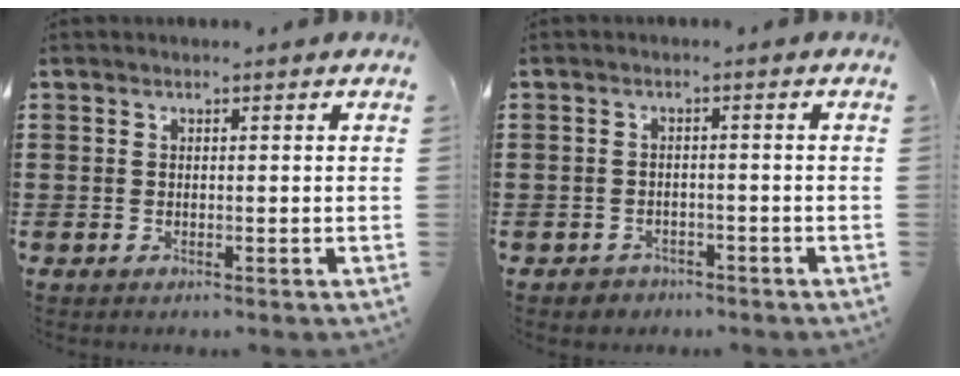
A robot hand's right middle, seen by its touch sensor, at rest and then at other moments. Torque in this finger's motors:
{"motor_torque": [0.00, 0.05, 0.01, 0.02]}